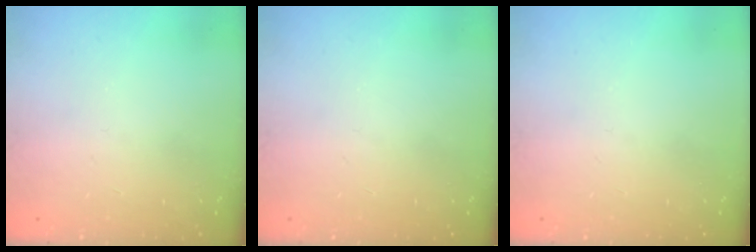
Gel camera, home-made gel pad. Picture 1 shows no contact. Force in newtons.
{"total": 0.0}
{"total": 0.0}